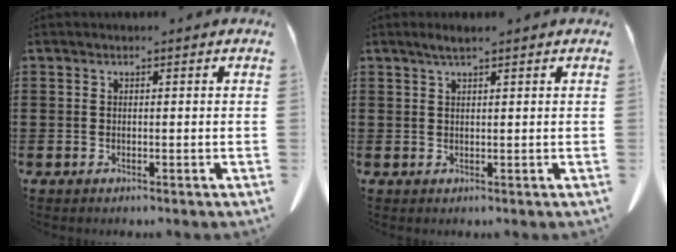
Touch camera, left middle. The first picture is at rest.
{"total": 1.8, "force": [1.2, 0.1, 1.4], "torque": [-0.028, 0.000, 0.022]}